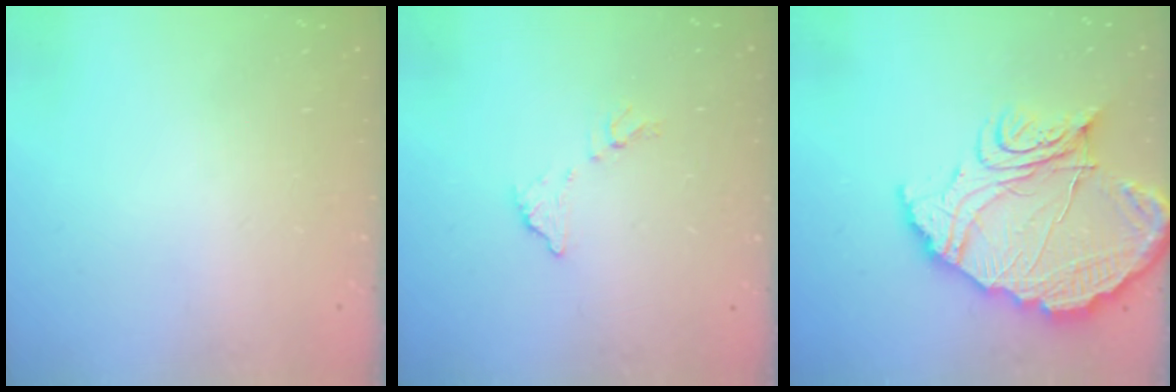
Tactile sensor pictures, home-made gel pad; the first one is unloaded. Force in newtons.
{"total": 7.4, "press": 7.4, "slide": 0.4}
{"total": 19.5, "press": 19.4, "slide": 2.1}